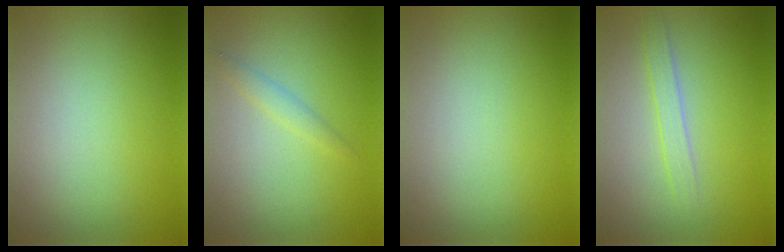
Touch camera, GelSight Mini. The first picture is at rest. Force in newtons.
{"total": 1.2, "press": 1.2, "slide": 0.1}
{"total": 0.0}
{"total": 1.5, "press": 1.5, "slide": 0.1}